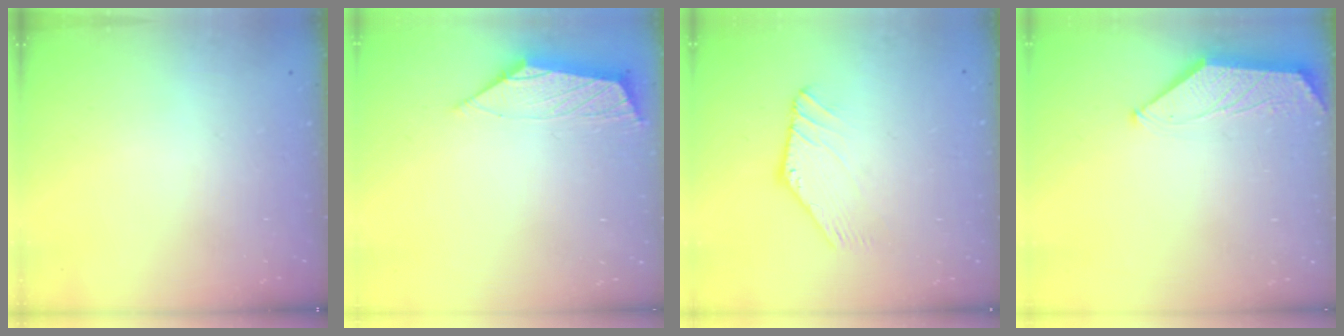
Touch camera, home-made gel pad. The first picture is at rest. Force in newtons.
{"total": 2.9, "press": 2.8, "slide": 0.5}
{"total": 1.2, "press": 1.2, "slide": 0.1}
{"total": 1.0, "press": 1.0, "slide": 0.2}